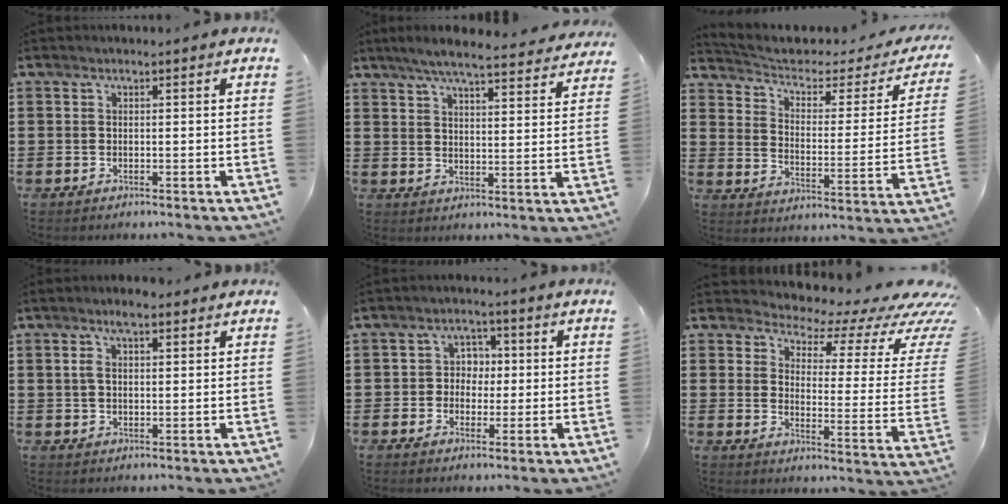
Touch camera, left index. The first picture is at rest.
{"total": 5.9, "force": [5.2, 0.0, 2.7], "torque": [-0.071, -0.026, 0.090]}
{"total": 3.4, "force": [2.3, 1.2, 2.2], "torque": [-0.060, -0.024, 0.031]}
{"total": 4.1, "force": [2.1, 1.3, 3.3], "torque": [-0.070, 0.006, 0.035]}
{"total": 3.6, "force": [-0.3, 3.3, 1.4], "torque": [-0.043, 0.011, -0.013]}
{"total": 4.5, "force": [3.6, 1.5, 2.1], "torque": [-0.042, -0.049, 0.053]}